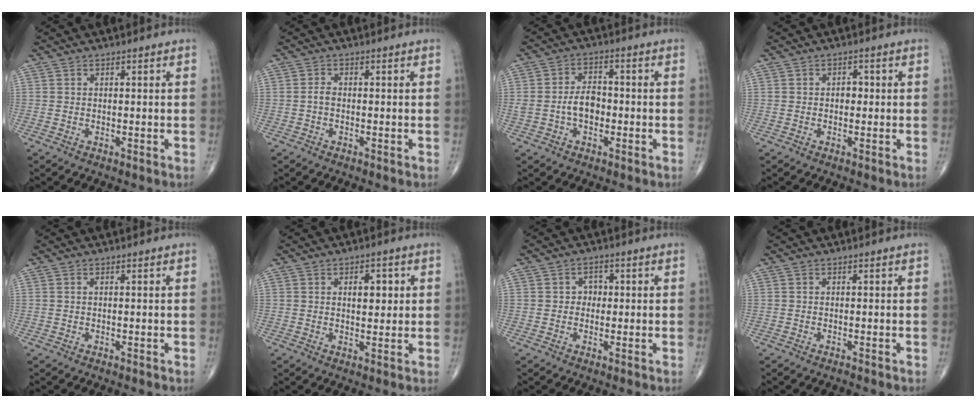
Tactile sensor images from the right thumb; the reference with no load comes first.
{"total": 1.3, "force": [-0.4, 0.8, 1.0], "torque": [-0.019, 0.002, -0.009]}
{"total": 5.5, "force": [-1.0, 3.6, 4.1], "torque": [-0.067, 0.020, -0.021]}
{"total": 1.7, "force": [0.0, 1.3, 1.2], "torque": [-0.007, 0.004, -0.004]}
{"total": 0.0}
{"total": 4.8, "force": [1.2, 2.7, 3.8], "torque": [-0.035, -0.004, 0.016]}
{"total": 2.4, "force": [0.0, 2.1, 1.2], "torque": [-0.001, 0.007, -0.005]}
{"total": 0.0}